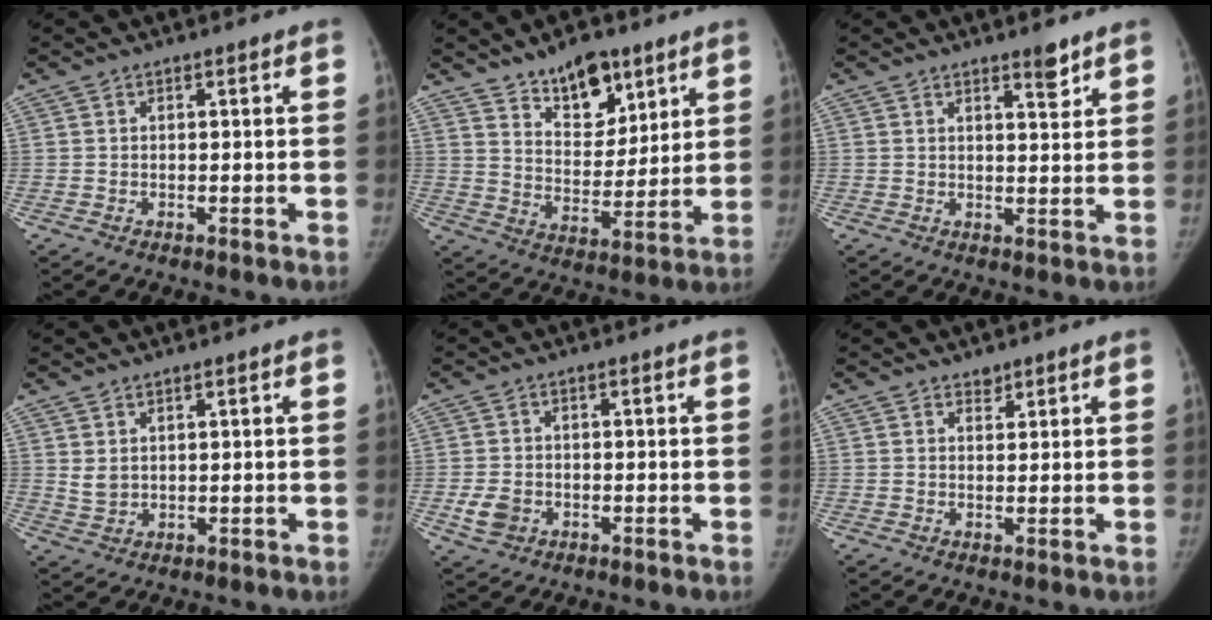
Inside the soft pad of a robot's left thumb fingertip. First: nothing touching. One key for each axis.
{"total": 12.2, "fx": 8.4, "fy": 6.2, "fz": 6.3, "tx": -0.062, "ty": -0.061, "tz": 0.146}
{"total": 3.5, "fx": 2.7, "fy": 0.9, "fz": 2.1, "tx": -0.020, "ty": -0.021, "tz": 0.039}
{"total": 3.2, "fx": 1.6, "fy": 1.8, "fz": 2.1, "tx": -0.035, "ty": -0.013, "tz": 0.041}
{"total": 3.8, "fx": -1.1, "fy": 3.0, "fz": 2.0, "tx": -0.035, "ty": 0.001, "tz": -0.016}
{"total": 1.6, "fx": 1.3, "fy": 0.8, "fz": 0.3, "tx": 0.007, "ty": -0.010, "tz": 0.019}